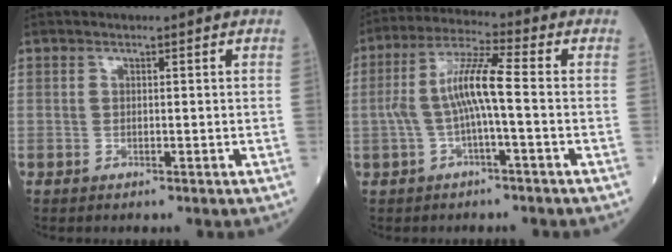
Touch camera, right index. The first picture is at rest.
{"total": 8.1, "force": [-0.8, 0.6, 8.0], "torque": [-0.163, 0.024, -0.020]}